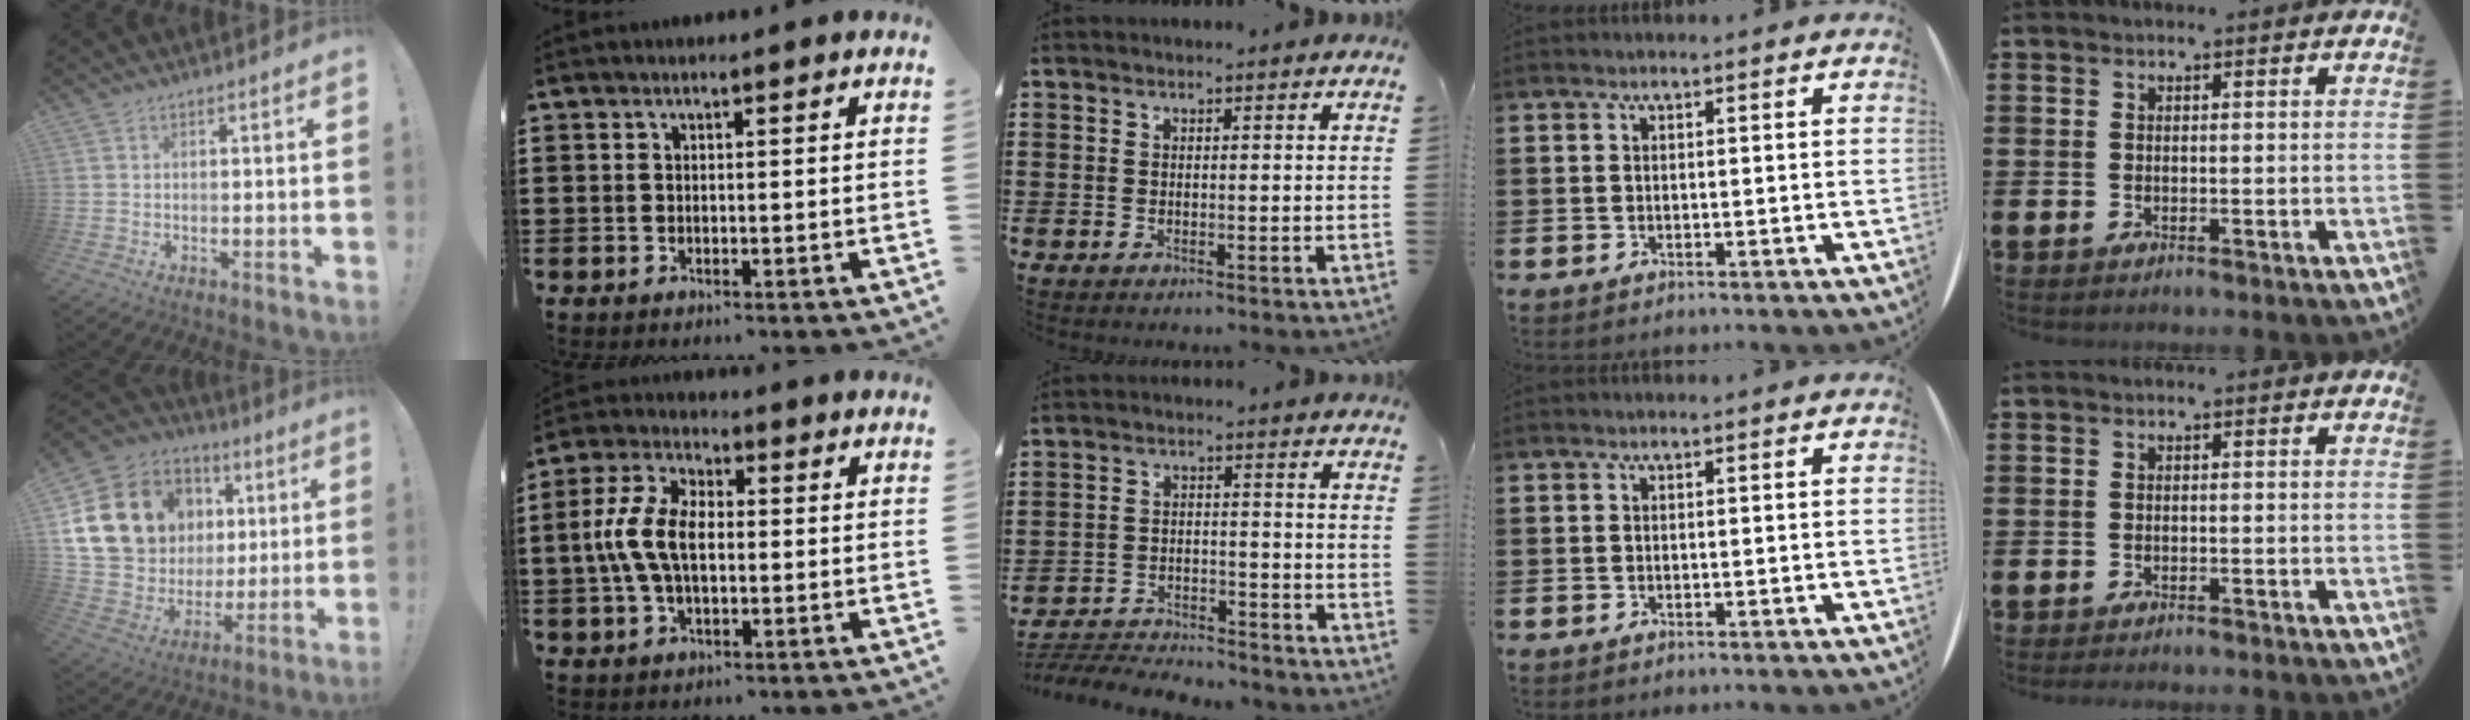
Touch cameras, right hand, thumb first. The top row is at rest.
{"thumb": {"total": 20.3, "force": [6.8, 16.3, 10.0], "torque": [-0.166, -0.019, 0.165]}, "index": {"total": 8.2, "force": [-0.6, 4.5, 6.8], "torque": [-0.167, 0.001, -0.020]}, "middle": {"total": 4.6, "force": [-4.5, 0.6, 0.7], "torque": [-0.022, 0.000, -0.094]}, "little": {"total": 0.7, "force": [-0.7, 0.0, 0.1], "torque": [-0.002, -0.003, -0.013]}}